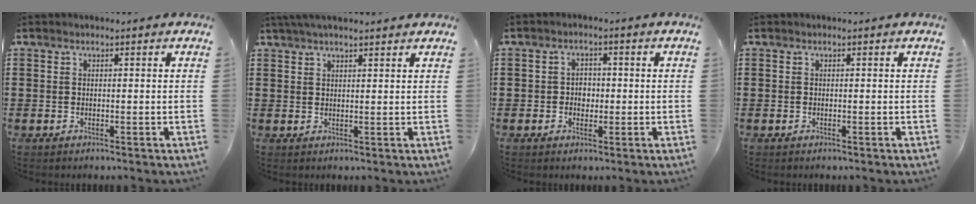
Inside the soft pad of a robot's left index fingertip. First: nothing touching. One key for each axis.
{"total": 2.8, "fx": 2.4, "fy": 0.2, "fz": 1.4, "tx": -0.032, "ty": 0.004, "tz": 0.046}
{"total": 2.3, "fx": -0.4, "fy": 2.0, "fz": 1.0, "tx": -0.026, "ty": 0.007, "tz": -0.011}
{"total": 0.0}